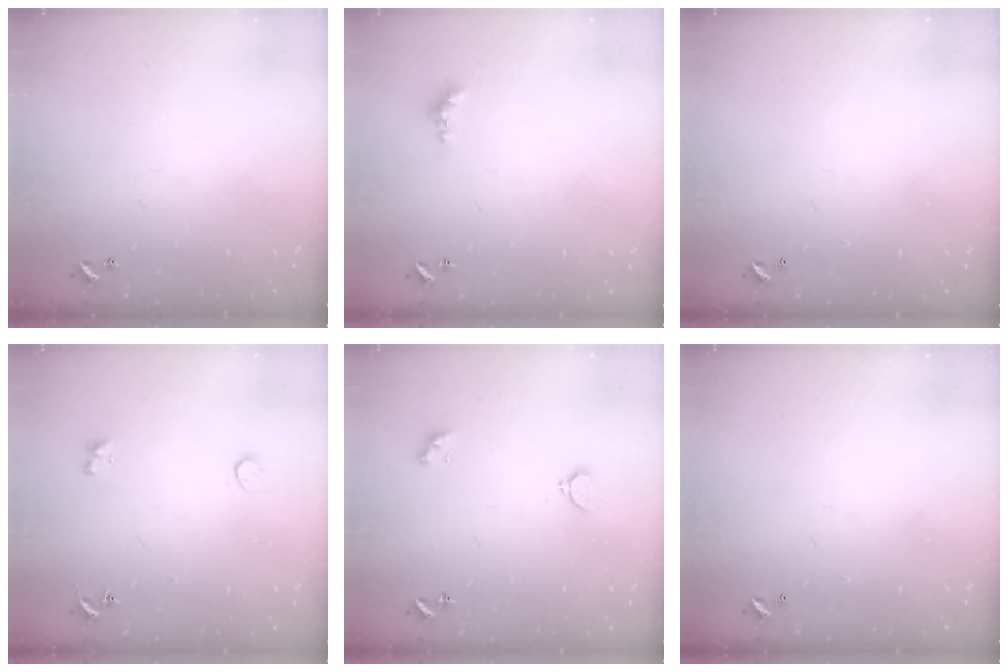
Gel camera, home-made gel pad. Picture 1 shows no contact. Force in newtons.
{"total": 2.3, "press": 2.3, "slide": 0.5}
{"total": 2.8, "press": 2.8, "slide": 0.1}
{"total": 3.3, "press": 3.0, "slide": 1.3}
{"total": 2.0, "press": 1.9, "slide": 0.5}
{"total": 2.8, "press": 2.8, "slide": 0.1}